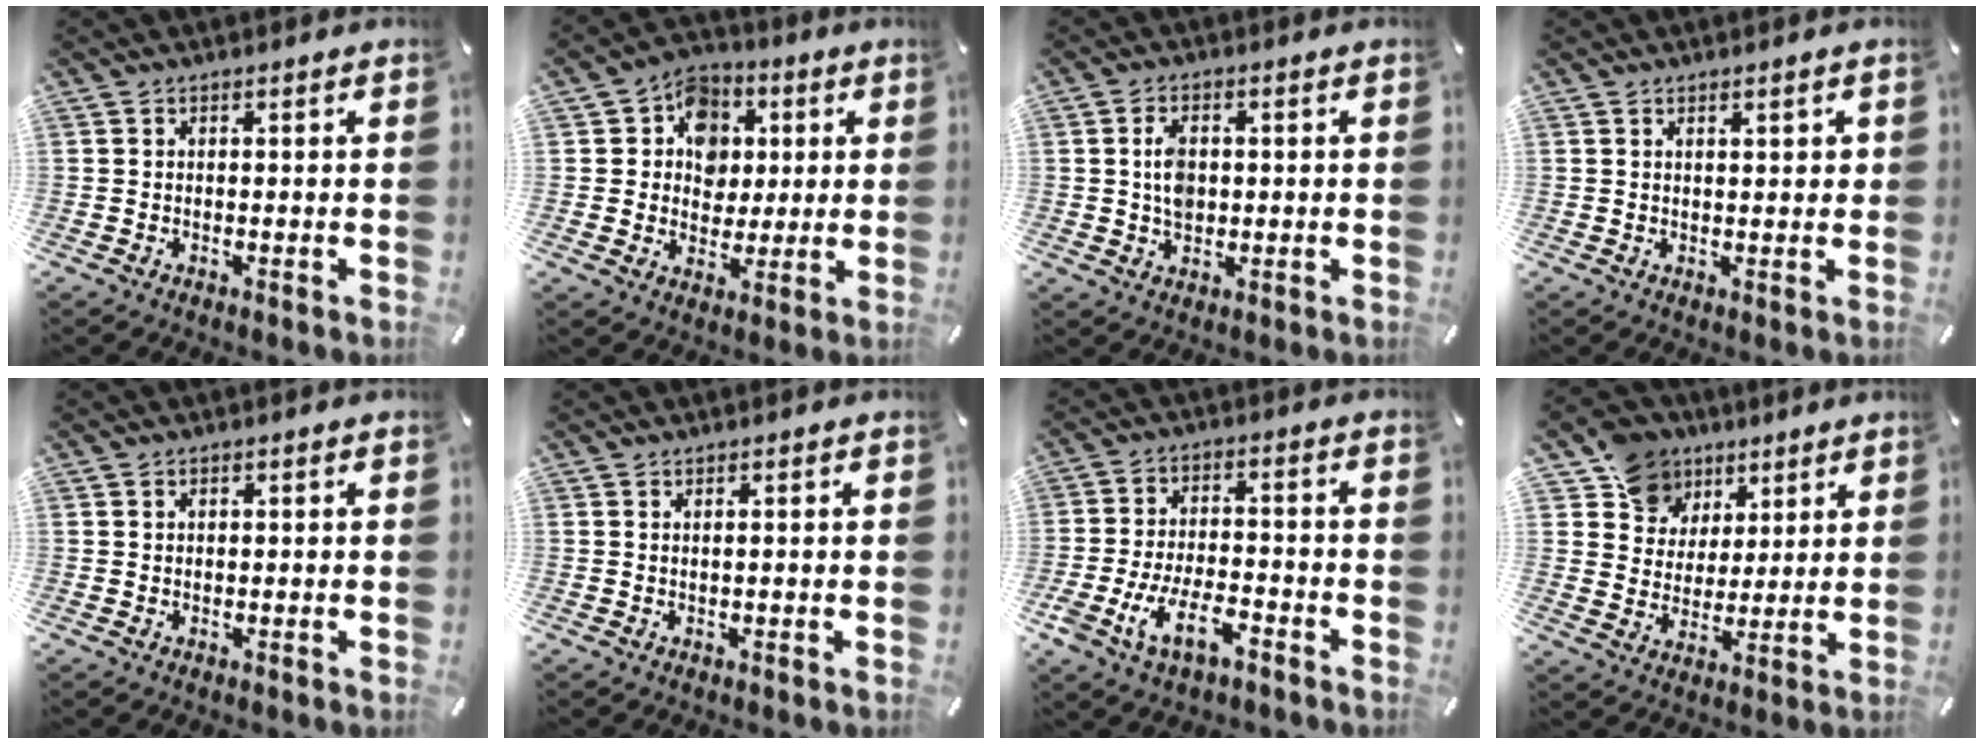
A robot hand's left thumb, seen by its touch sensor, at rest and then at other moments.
{"total": 10.8, "force": [1.5, 10.0, 3.6], "torque": [-0.049, -0.001, 0.030]}
{"total": 5.2, "force": [0.4, 3.6, 3.7], "torque": [-0.065, 0.000, 0.002]}
{"total": 1.3, "force": [0.8, 0.5, 0.8], "torque": [-0.017, 0.002, 0.014]}
{"total": 0.6, "force": [0.2, 0.5, 0.0], "torque": [0.000, 0.004, 0.003]}
{"total": 0.5, "force": [0.3, 0.0, 0.4], "torque": [-0.008, 0.001, 0.004]}
{"total": 11.0, "force": [-5.4, 5.6, 7.8], "torque": [-0.167, 0.014, -0.101]}
{"total": 10.8, "force": [6.1, 8.8, 1.0], "torque": [-0.036, -0.042, 0.120]}